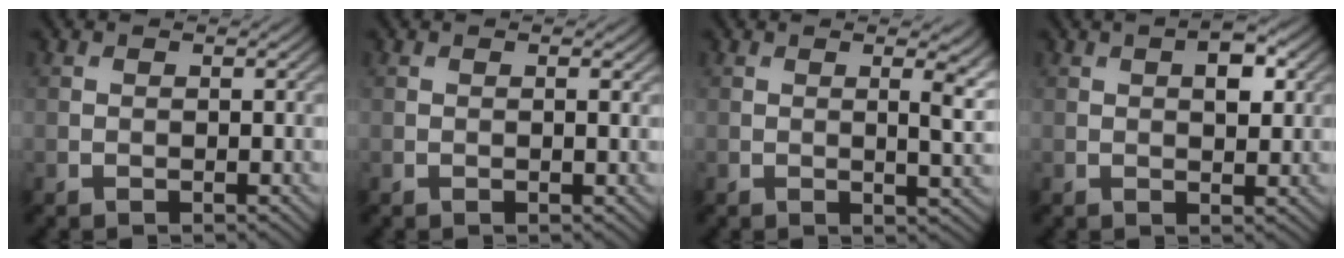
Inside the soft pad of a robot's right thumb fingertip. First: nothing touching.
{"total": 0.6, "force": [0.1, 0.0, 0.6], "torque": [-0.010, 0.000, 0.000]}
{"total": 4.7, "force": [1.0, 1.5, 4.3], "torque": [-0.061, -0.001, 0.019]}
{"total": 3.7, "force": [1.2, 1.6, 3.1], "torque": [-0.052, 0.003, 0.019]}